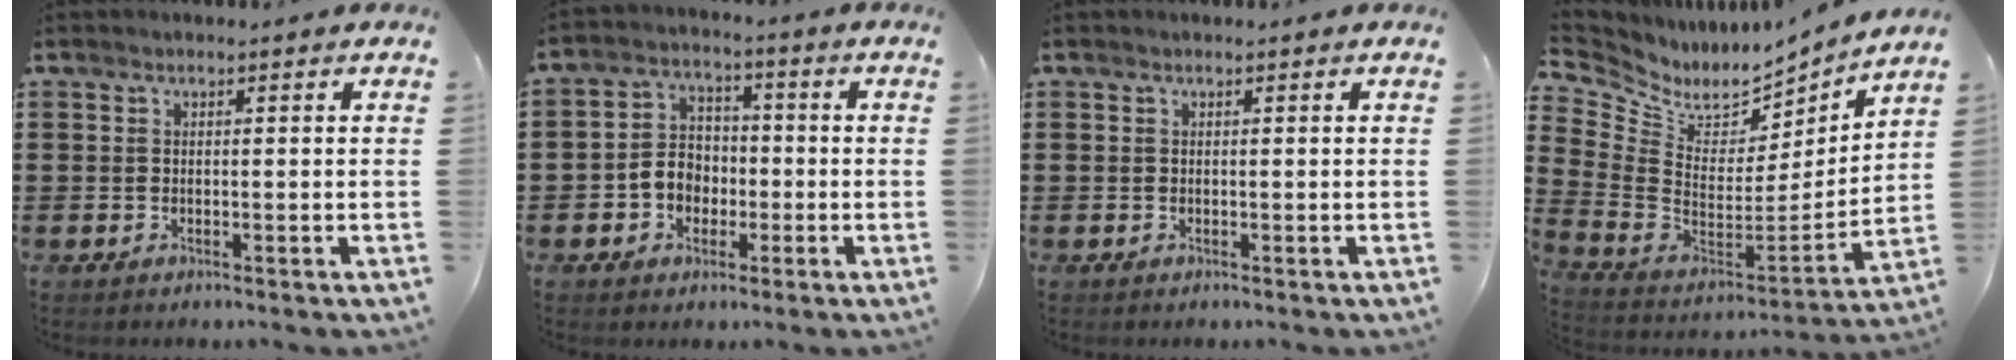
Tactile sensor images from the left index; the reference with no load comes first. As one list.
[{"total": 5.1, "force": [-1.9, 4.3, 2.1], "torque": [-0.057, 0.012, -0.040]}, {"total": 0.0}, {"total": 5.5, "force": [4.4, 3.0, 1.4], "torque": [-0.061, -0.044, 0.075]}]